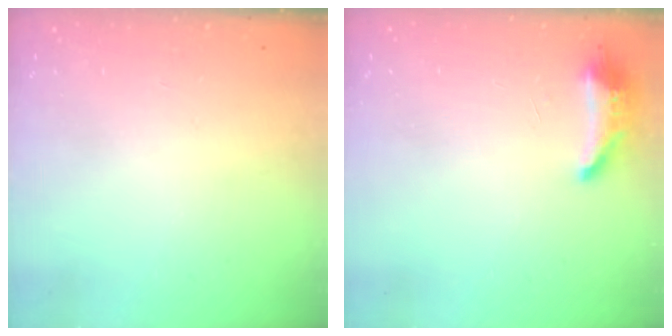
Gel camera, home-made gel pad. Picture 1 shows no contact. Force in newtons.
{"total": 8.3, "press": 8.1, "slide": 1.5}